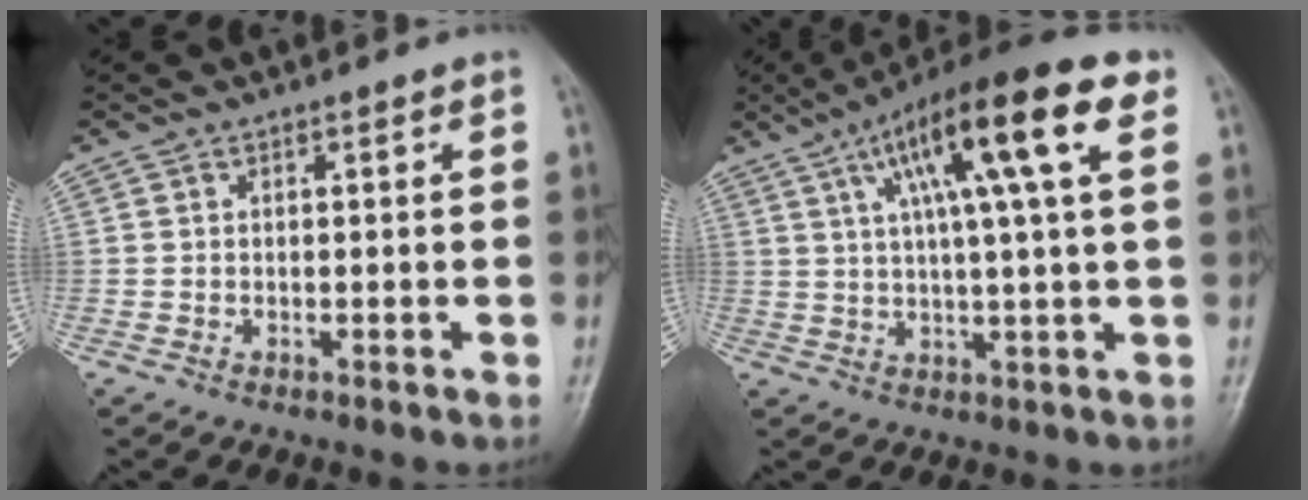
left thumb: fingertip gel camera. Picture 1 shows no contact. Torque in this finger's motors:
{"motor_torque": [0.36, 0.45, 1.98, -0.79, 0.20]}